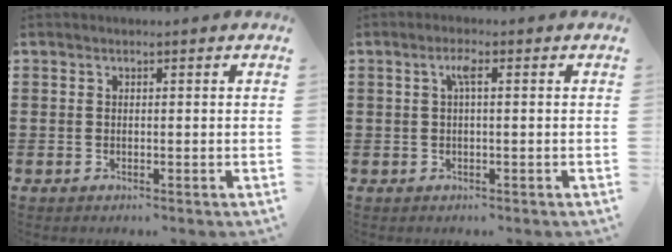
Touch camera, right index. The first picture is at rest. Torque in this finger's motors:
{"motor_torque": [0.50, -0.21, 0.12, 0.06]}